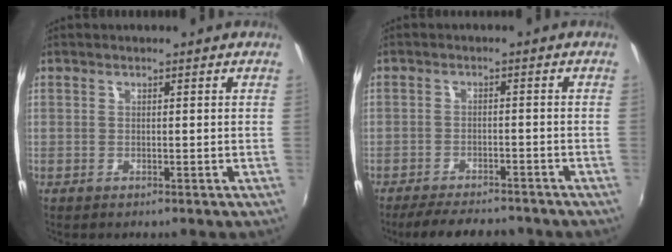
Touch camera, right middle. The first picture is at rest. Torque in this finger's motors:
{"motor_torque": [0.49, -0.44, 0.03, 0.00]}